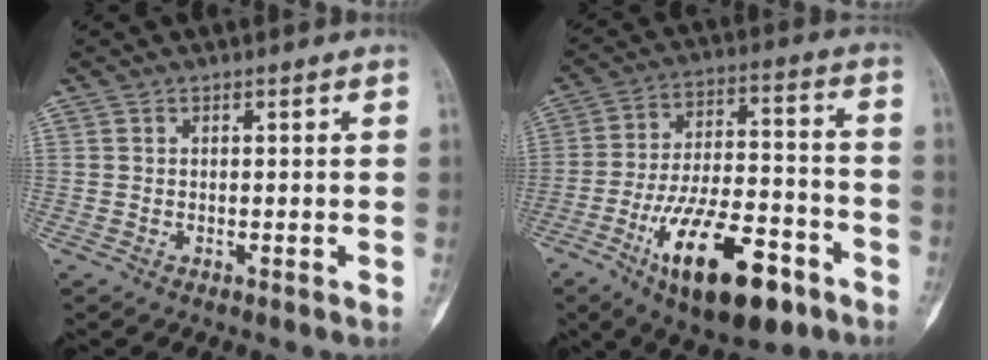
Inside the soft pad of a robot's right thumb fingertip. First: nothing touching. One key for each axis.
{"total": 20.6, "fx": -10.4, "fy": 8.4, "fz": 15.6, "tx": -0.257, "ty": 0.057, "tz": -0.161}